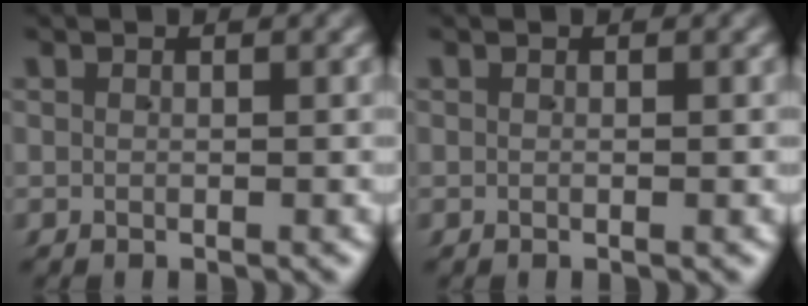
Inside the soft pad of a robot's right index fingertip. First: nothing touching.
{"total": 0.0}